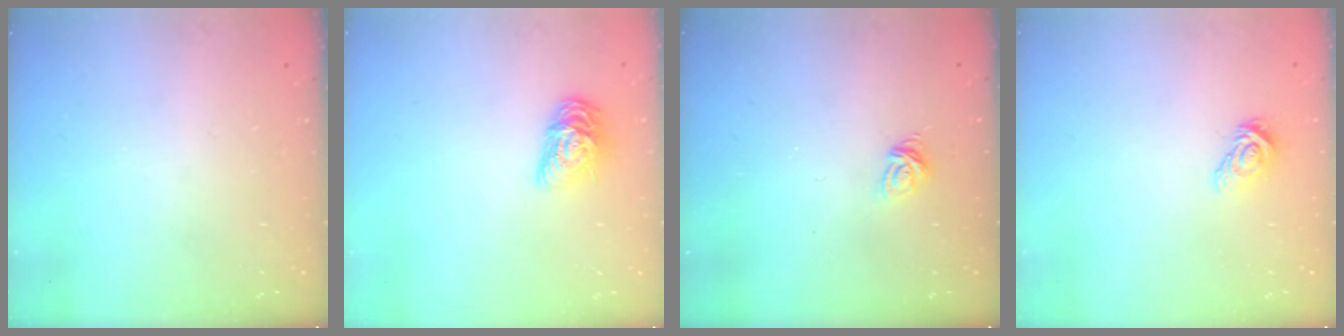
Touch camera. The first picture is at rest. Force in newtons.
{"total": 9.9, "press": 9.9, "slide": 0.3}
{"total": 5.6, "press": 5.6, "slide": 0.4}
{"total": 6.7, "press": 6.7, "slide": 0.2}